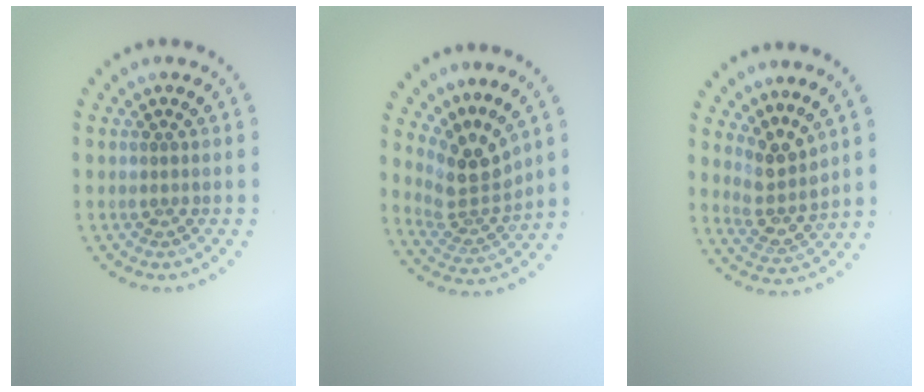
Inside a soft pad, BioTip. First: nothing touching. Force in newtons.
{"total": 3.8, "press": 2.6, "slide": 2.8}
{"total": 3.0, "press": 2.3, "slide": 2.0}